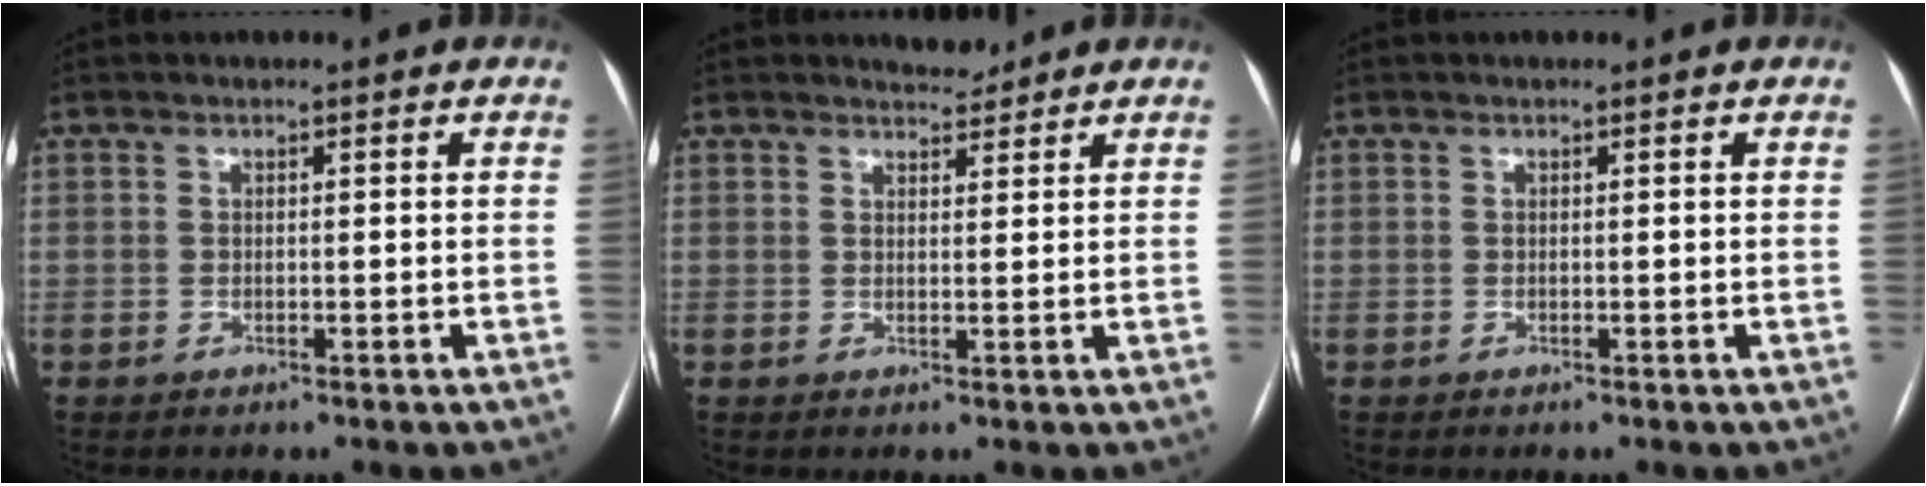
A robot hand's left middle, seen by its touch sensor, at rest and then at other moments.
{"total": 2.4, "force": [2.3, 0.7, 0.2], "torque": [-0.003, -0.003, 0.035]}
{"total": 0.0}